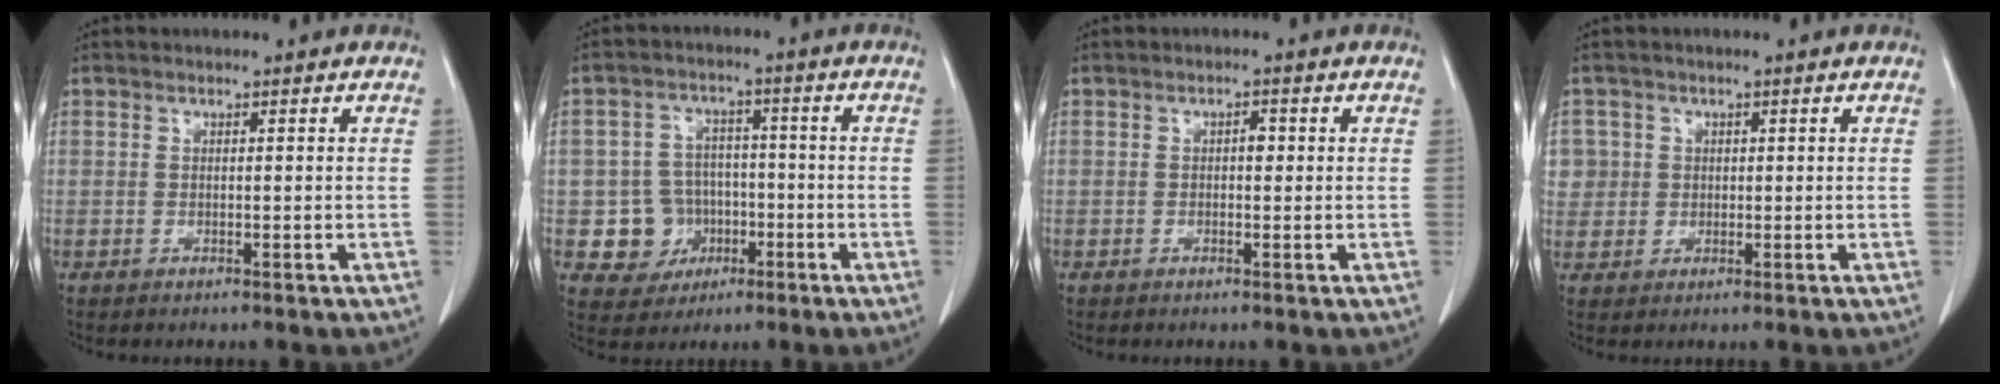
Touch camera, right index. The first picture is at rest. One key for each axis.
{"total": 7.4, "fx": -1.9, "fy": 7.1, "fz": 1.2, "tx": -0.018, "ty": 0.015, "tz": -0.019}
{"total": 1.3, "fx": 0.2, "fy": 0.7, "fz": 1.1, "tx": -0.012, "ty": 0.005, "tz": 0.004}
{"total": 4.1, "fx": 1.0, "fy": 4.0, "fz": -0.1, "tx": 0.021, "ty": 0.011, "tz": 0.024}